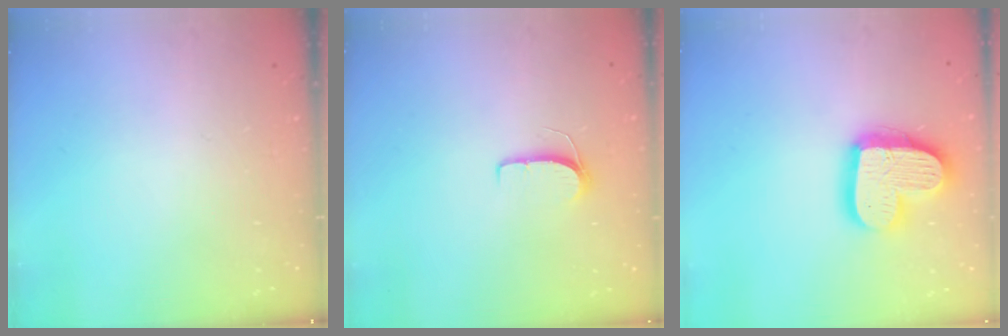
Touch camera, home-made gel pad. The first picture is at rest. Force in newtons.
{"total": 6.1, "press": 6.1, "slide": 0.5}
{"total": 18.7, "press": 18.7, "slide": 1.5}